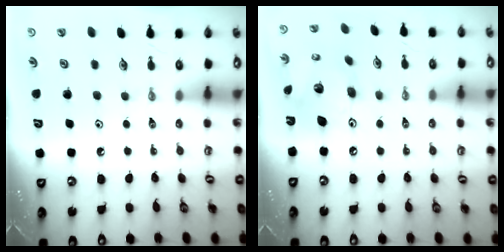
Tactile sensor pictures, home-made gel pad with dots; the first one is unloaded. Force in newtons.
{"total": 15.4, "press": 15.3, "slide": 1.6}